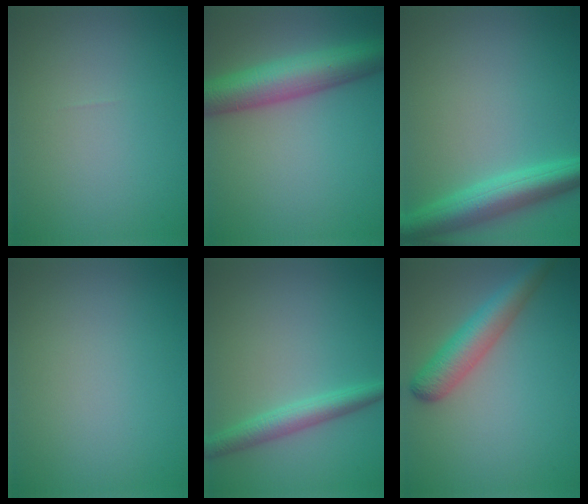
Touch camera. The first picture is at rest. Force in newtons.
{"total": 7.4, "press": 7.4, "slide": 0.2}
{"total": 5.2, "press": 5.2, "slide": 0.2}
{"total": 0.0}
{"total": 2.8, "press": 2.8, "slide": 0.0}
{"total": 4.7, "press": 4.7, "slide": 0.2}